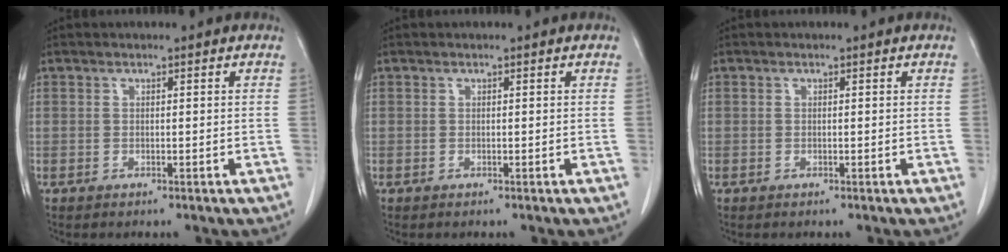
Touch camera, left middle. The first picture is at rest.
{"total": 0.0}
{"total": 0.0}